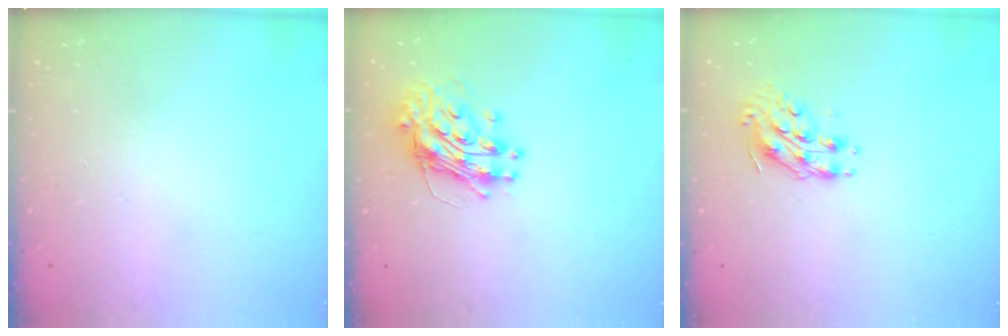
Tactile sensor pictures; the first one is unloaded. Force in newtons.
{"total": 12.0, "press": 11.9, "slide": 1.2}
{"total": 9.0, "press": 9.0, "slide": 0.4}